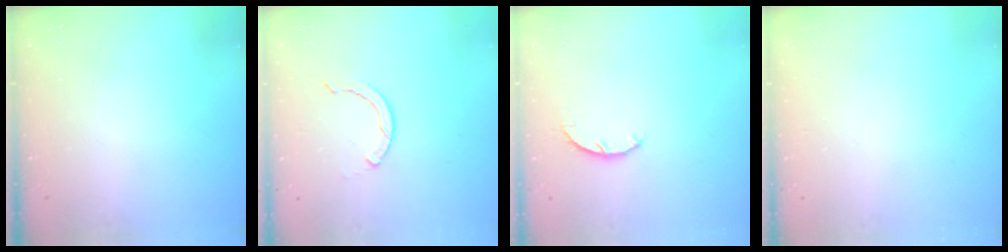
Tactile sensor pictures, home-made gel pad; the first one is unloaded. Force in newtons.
{"total": 2.6, "press": 2.6, "slide": 0.1}
{"total": 3.1, "press": 3.1, "slide": 0.5}
{"total": 2.7, "press": 2.7, "slide": 0.2}